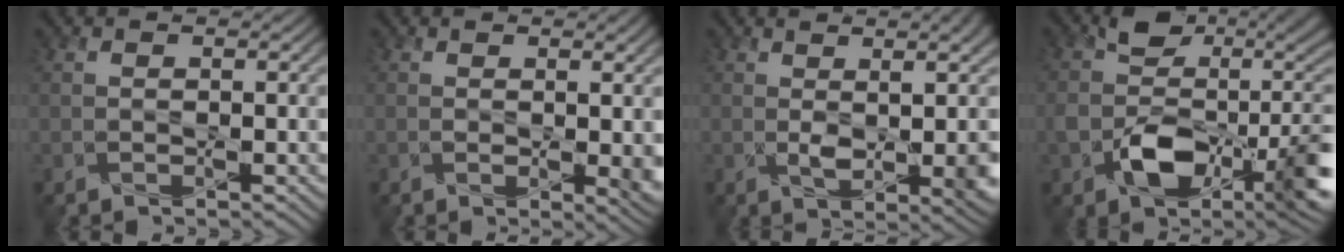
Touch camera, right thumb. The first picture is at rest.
{"total": 3.6, "force": [0.3, 0.9, 3.4], "torque": [-0.051, -0.003, 0.008]}
{"total": 7.1, "force": [0.9, 2.4, 6.6], "torque": [-0.085, -0.005, 0.017]}
{"total": 12.2, "force": [-2.2, 7.4, 9.4], "torque": [-0.160, -0.020, -0.033]}